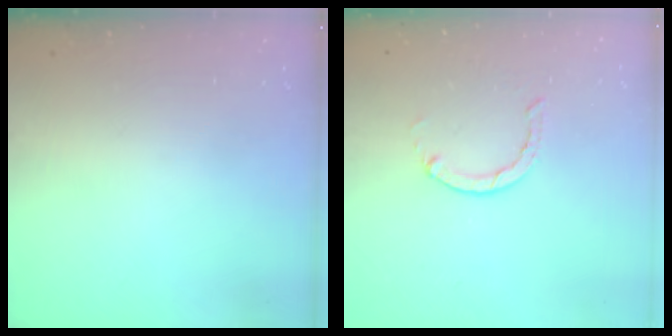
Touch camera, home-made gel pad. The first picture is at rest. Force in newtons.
{"total": 1.3, "press": 1.3, "slide": 0.3}